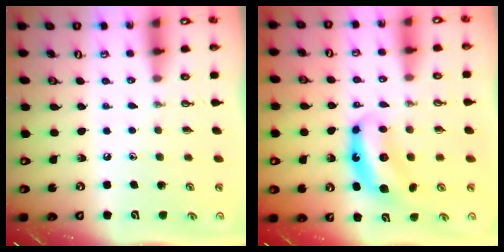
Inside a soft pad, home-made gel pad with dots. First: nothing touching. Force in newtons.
{"total": 8.1, "press": 8.0, "slide": 0.7}